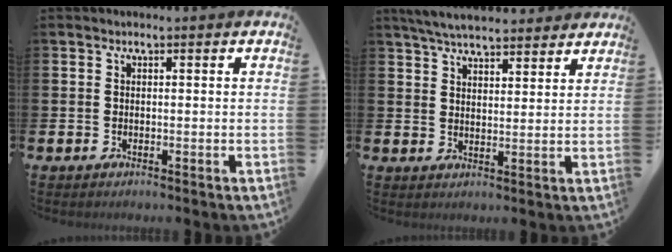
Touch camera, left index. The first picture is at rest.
{"total": 5.7, "force": [5.5, 0.9, 1.3], "torque": [-0.036, -0.021, 0.099]}